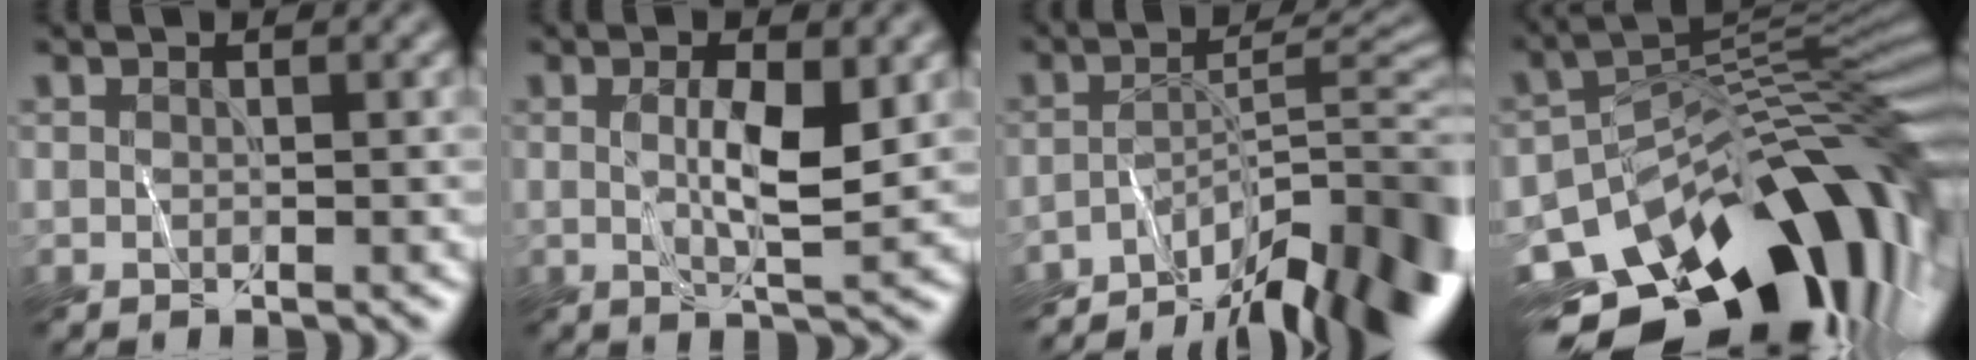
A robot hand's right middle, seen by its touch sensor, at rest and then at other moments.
{"total": 4.0, "force": [0.7, 0.8, 3.9], "torque": [-0.070, 0.000, 0.016]}
{"total": 13.1, "force": [-9.3, 3.4, 8.6], "torque": [-0.123, 0.010, -0.143]}
{"total": 16.9, "force": [-8.3, 8.5, 12.0], "torque": [-0.184, 0.004, -0.139]}